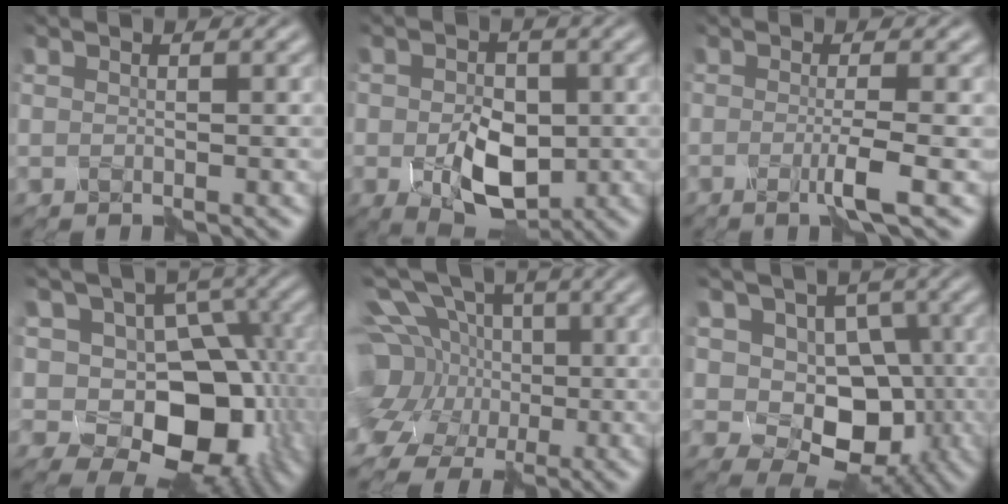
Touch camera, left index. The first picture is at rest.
{"total": 5.4, "force": [-1.6, 3.5, 3.8], "torque": [-0.070, -0.012, -0.024]}
{"total": 2.6, "force": [-0.9, 0.2, 2.4], "torque": [-0.033, -0.005, -0.025]}
{"total": 10.2, "force": [-1.8, 7.3, 6.8], "torque": [-0.079, -0.011, -0.036]}
{"total": 14.6, "force": [0.4, 12.4, 7.6], "torque": [-0.203, 0.035, -0.018]}
{"total": 6.2, "force": [-1.5, 4.9, 3.5], "torque": [-0.044, -0.004, -0.034]}